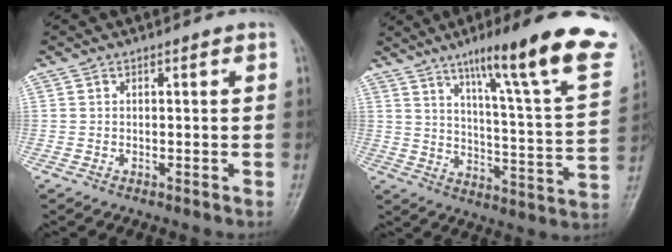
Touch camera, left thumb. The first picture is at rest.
{"total": 25.0, "force": [15.6, 3.1, 19.3], "torque": [-0.257, -0.056, 0.220]}